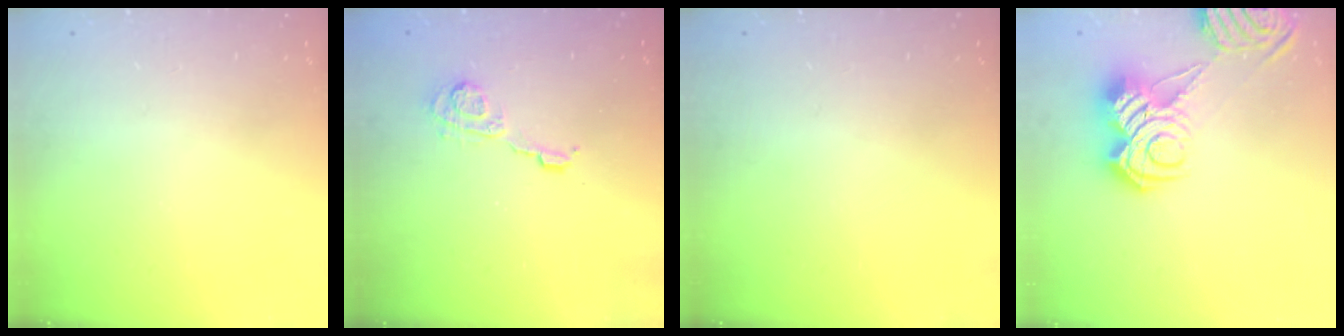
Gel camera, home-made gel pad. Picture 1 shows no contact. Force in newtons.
{"total": 5.3, "press": 5.2, "slide": 0.8}
{"total": 0.0}
{"total": 10.5, "press": 10.4, "slide": 0.9}